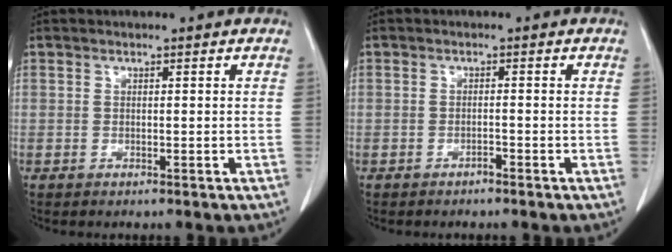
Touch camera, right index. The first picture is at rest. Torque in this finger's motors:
{"motor_torque": [0.02, -0.04, 0.00, 0.03]}